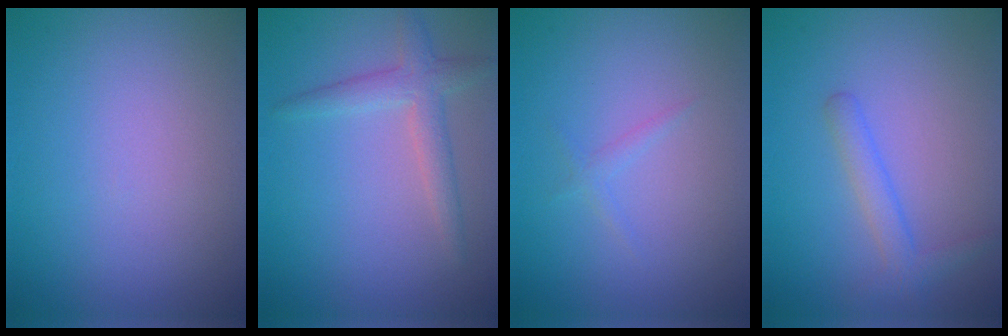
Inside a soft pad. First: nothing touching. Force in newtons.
{"total": 2.7, "press": 2.7, "slide": 0.1}
{"total": 0.7, "press": 0.7, "slide": 0.1}
{"total": 2.0, "press": 1.9, "slide": 0.1}